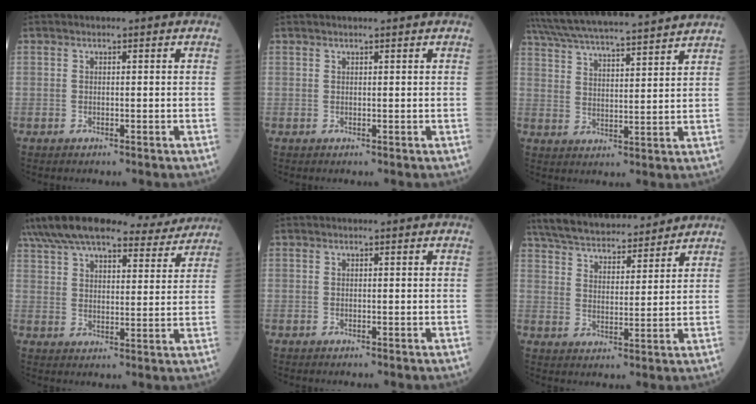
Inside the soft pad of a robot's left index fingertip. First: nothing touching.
{"total": 1.4, "force": [1.2, -0.1, 0.6], "torque": [-0.008, 0.012, 0.022]}
{"total": 19.8, "force": [18.1, 0.3, 8.1], "torque": [-0.151, 0.023, 0.273]}
{"total": 24.5, "force": [21.4, 6.0, 10.3], "torque": [-0.193, 0.036, 0.296]}
{"total": 0.0}
{"total": 17.9, "force": [16.2, 3.7, 6.7], "torque": [-0.121, 0.030, 0.255]}